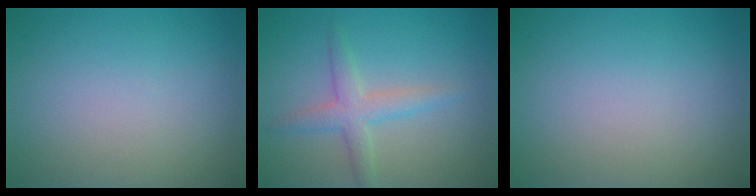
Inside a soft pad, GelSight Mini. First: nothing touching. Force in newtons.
{"total": 2.8, "press": 2.8, "slide": 0.1}
{"total": 0.0}